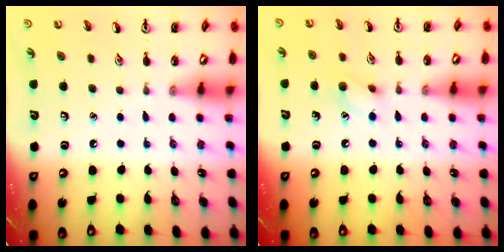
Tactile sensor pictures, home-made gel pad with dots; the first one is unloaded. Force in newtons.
{"total": 7.2, "press": 7.2, "slide": 1.0}